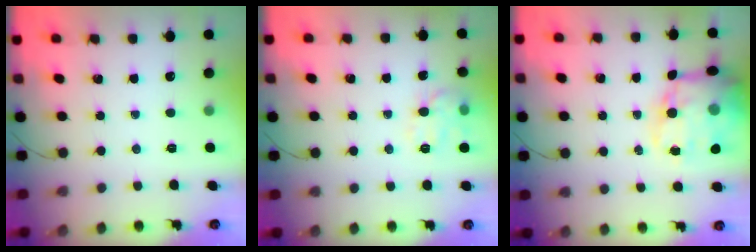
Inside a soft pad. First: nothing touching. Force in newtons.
{"total": 10.4, "press": 10.4, "slide": 0.4}
{"total": 19.5, "press": 19.0, "slide": 4.4}